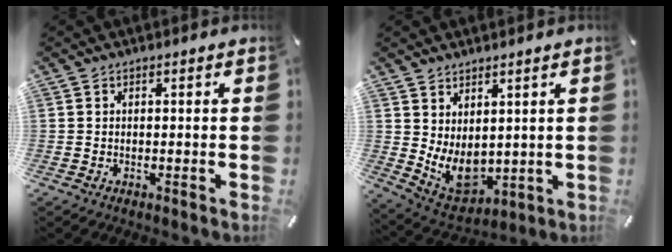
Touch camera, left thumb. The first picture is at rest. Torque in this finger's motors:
{"motor_torque": [1.34, 1.97, 0.21, -0.08, 0.27]}